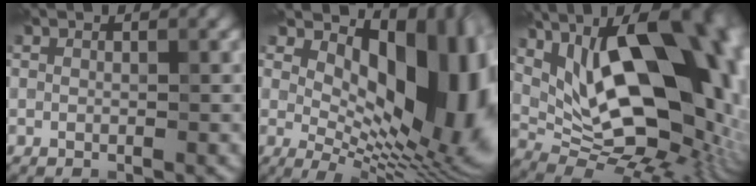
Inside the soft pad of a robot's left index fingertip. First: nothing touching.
{"total": 15.4, "force": [3.8, 8.0, 12.6], "torque": [-0.139, 0.007, 0.065]}
{"total": 20.8, "force": [5.8, 10.7, 16.9], "torque": [-0.247, 0.031, 0.108]}